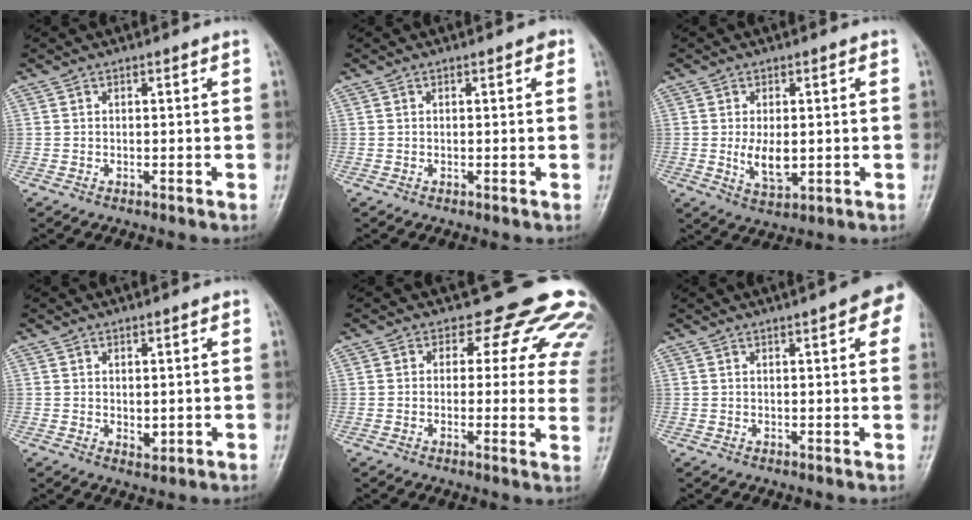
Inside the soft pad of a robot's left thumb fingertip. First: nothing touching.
{"total": 1.1, "force": [0.5, 0.5, 0.9], "torque": [-0.009, 0.001, 0.003]}
{"total": 5.7, "force": [-0.2, 3.1, 4.7], "torque": [-0.075, -0.012, 0.002]}
{"total": 2.6, "force": [0.2, 1.5, 2.1], "torque": [-0.026, -0.009, 0.008]}
{"total": 14.7, "force": [11.5, 7.5, 5.2], "torque": [-0.004, -0.058, 0.103]}
{"total": 8.3, "force": [4.1, 1.8, 7.0], "torque": [-0.065, 0.007, 0.044]}